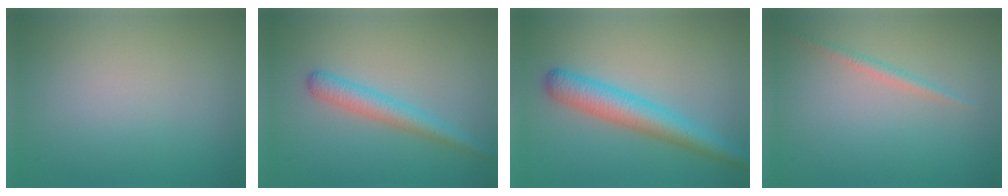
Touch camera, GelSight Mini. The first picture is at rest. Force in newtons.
{"total": 2.8, "press": 2.8, "slide": 0.0}
{"total": 4.8, "press": 4.8, "slide": 0.1}
{"total": 1.2, "press": 1.2, "slide": 0.1}